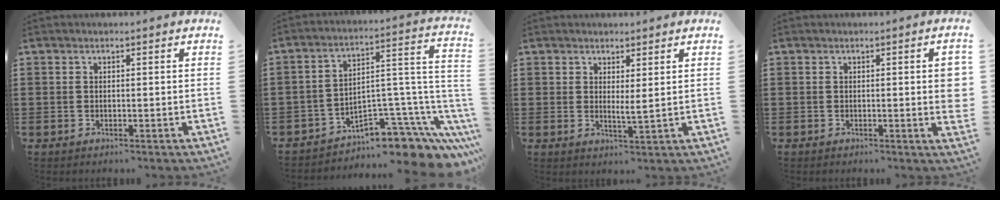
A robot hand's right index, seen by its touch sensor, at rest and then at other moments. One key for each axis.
{"total": 6.3, "fx": -4.7, "fy": 3.2, "fz": 2.7, "tx": -0.037, "ty": -0.007, "tz": -0.088}
{"total": 1.8, "fx": 1.4, "fy": 0.1, "fz": 1.1, "tx": -0.017, "ty": -0.002, "tz": 0.024}
{"total": 3.9, "fx": 0.1, "fy": 0.8, "fz": 3.8, "tx": -0.047, "ty": -0.005, "tz": -0.002}